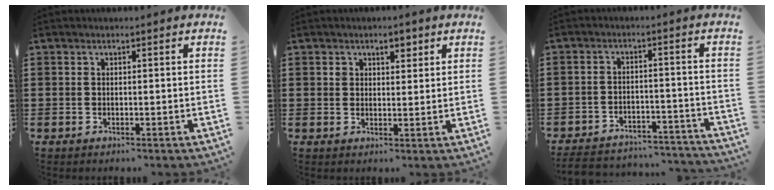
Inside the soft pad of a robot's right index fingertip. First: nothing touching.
{"total": 2.5, "force": [1.4, 1.6, 1.2], "torque": [-0.015, 0.001, 0.021]}
{"total": 4.9, "force": [-4.7, 0.9, 0.8], "torque": [-0.018, 0.006, -0.096]}